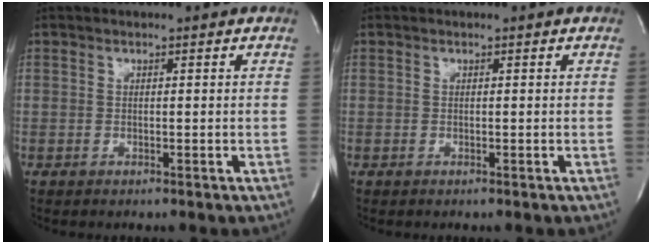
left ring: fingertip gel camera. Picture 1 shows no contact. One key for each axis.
{"total": 0.0}